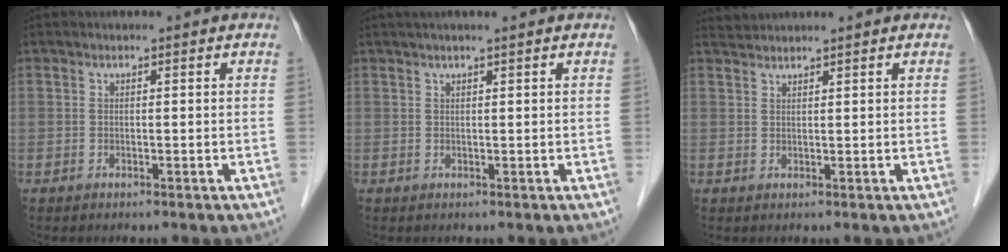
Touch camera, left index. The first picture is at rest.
{"total": 2.6, "force": [2.0, -0.3, 1.7], "torque": [-0.022, 0.021, 0.034]}
{"total": 2.3, "force": [2.3, -0.2, 0.0], "torque": [-0.002, 0.022, 0.048]}